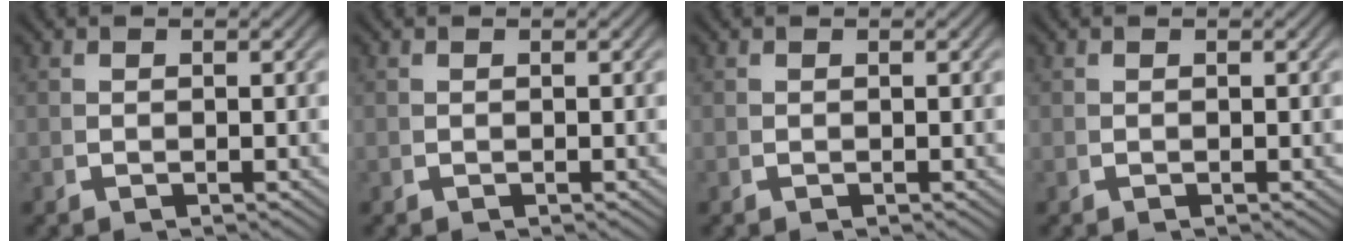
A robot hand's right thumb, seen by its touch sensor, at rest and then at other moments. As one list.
[{"total": 0.0}, {"total": 0.0}, {"total": 0.0}]